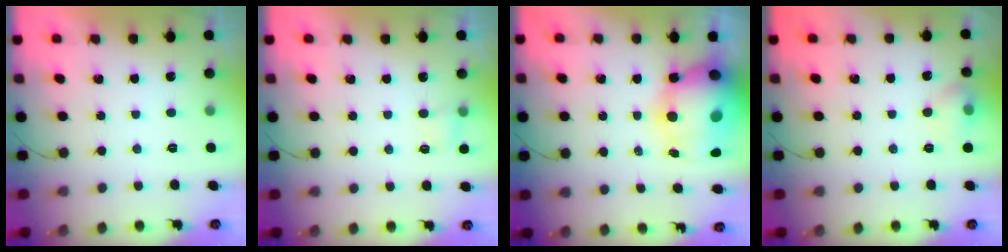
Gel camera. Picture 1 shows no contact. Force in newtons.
{"total": 6.8, "press": 2.7, "slide": 6.3}
{"total": 17.1, "press": 16.6, "slide": 4.3}
{"total": 6.5, "press": 6.2, "slide": 1.7}